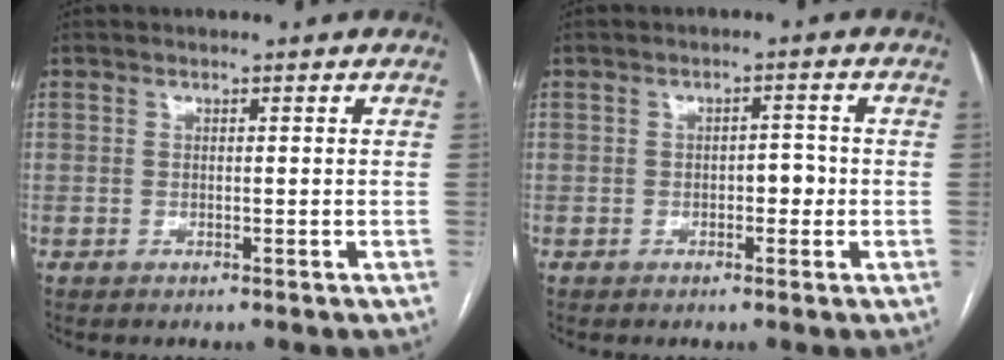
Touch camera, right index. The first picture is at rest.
{"total": 2.5, "force": [-0.6, 1.3, 2.0], "torque": [-0.020, 0.008, -0.008]}